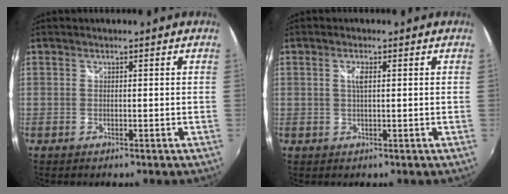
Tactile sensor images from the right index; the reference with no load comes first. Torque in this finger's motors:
{"motor_torque": [0.28, -0.07, 0.08, 0.05]}